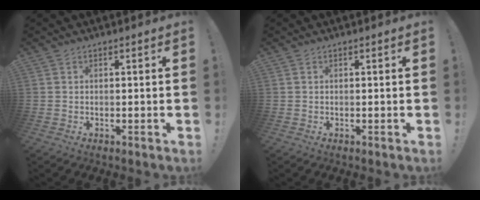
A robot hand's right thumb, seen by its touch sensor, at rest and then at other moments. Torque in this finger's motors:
{"motor_torque": [-0.11, -0.04, -0.01, -0.06, -0.02]}